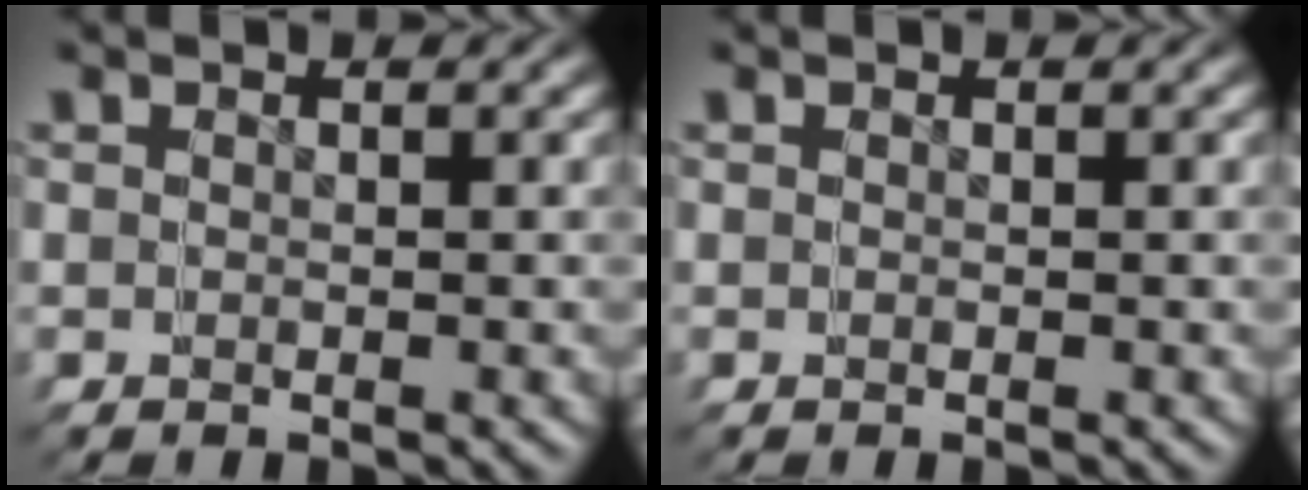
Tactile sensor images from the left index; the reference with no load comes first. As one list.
[{"total": 0.0}]